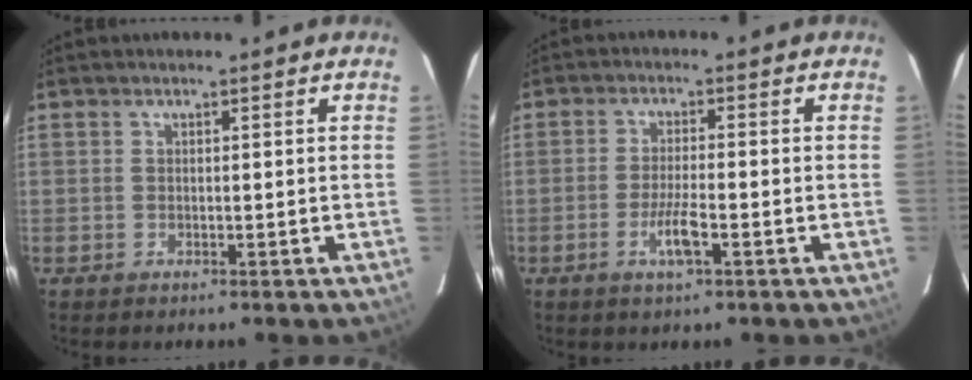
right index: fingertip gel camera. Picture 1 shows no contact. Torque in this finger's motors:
{"motor_torque": [0.71, -0.34, 0.41, 0.08]}